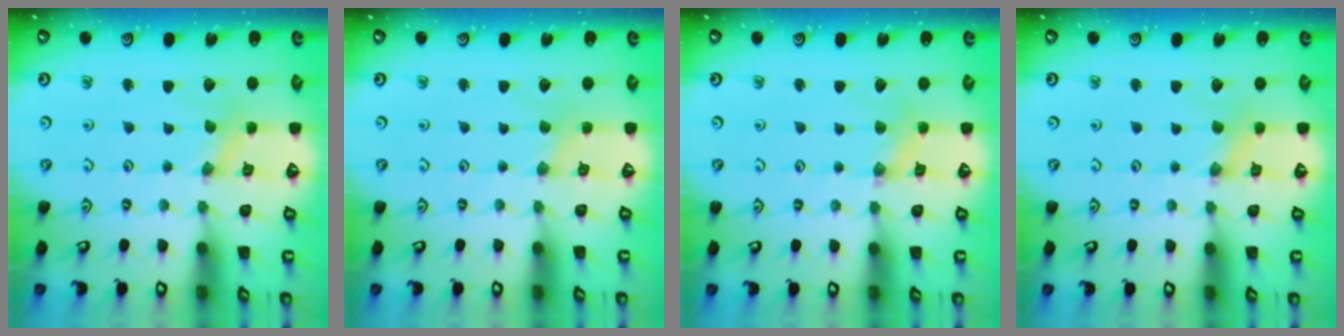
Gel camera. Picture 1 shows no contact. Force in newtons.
{"total": 0.0}
{"total": 2.7, "press": 2.7, "slide": 0.3}
{"total": 0.0}